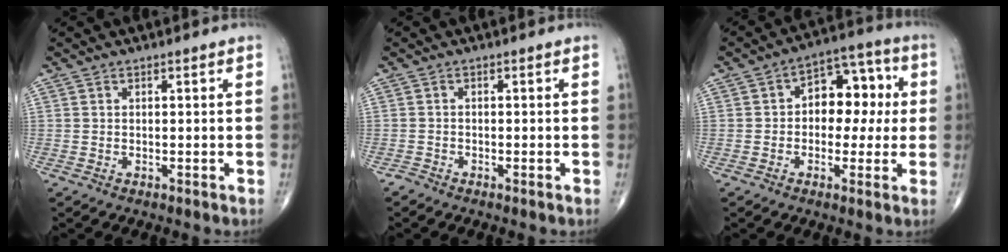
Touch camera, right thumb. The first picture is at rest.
{"total": 0.8, "force": [-0.8, 0.1, 0.1], "torque": [0.000, -0.001, -0.019]}
{"total": 11.1, "force": [0.9, 7.5, 8.2], "torque": [-0.070, 0.032, 0.003]}